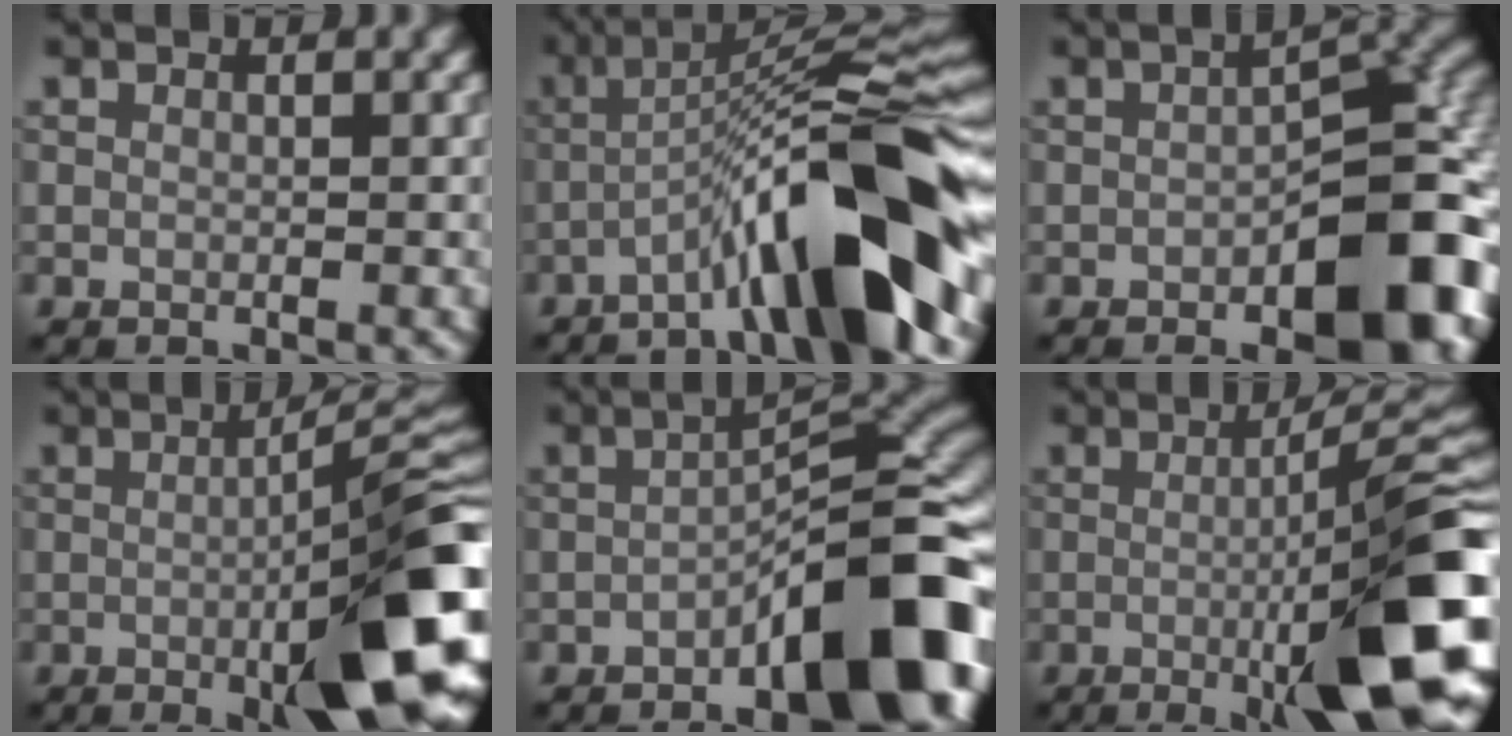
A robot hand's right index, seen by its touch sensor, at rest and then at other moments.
{"total": 12.5, "force": [-5.8, 1.8, 11.0], "torque": [-0.156, 0.030, -0.097]}
{"total": 10.9, "force": [-3.9, 4.8, 8.9], "torque": [-0.107, 0.010, -0.057]}
{"total": 14.3, "force": [-2.9, 3.5, 13.5], "torque": [-0.150, 0.008, -0.046]}
{"total": 12.3, "force": [-5.1, 4.2, 10.4], "torque": [-0.125, 0.016, -0.082]}
{"total": 13.2, "force": [-2.7, 2.2, 12.8], "torque": [-0.166, 0.008, -0.043]}